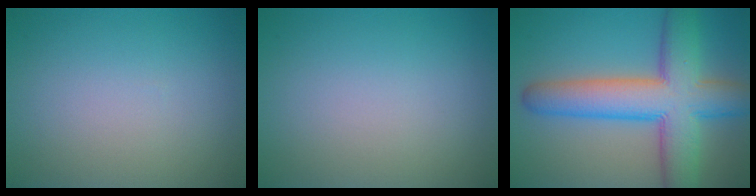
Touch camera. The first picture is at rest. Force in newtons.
{"total": 0.0}
{"total": 10.3, "press": 10.3, "slide": 0.3}